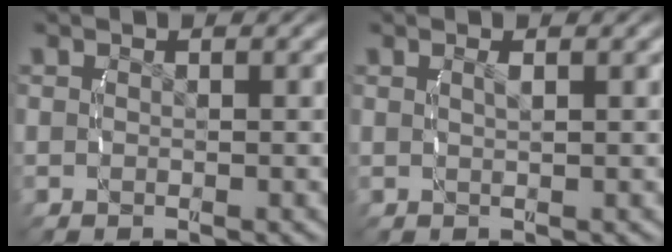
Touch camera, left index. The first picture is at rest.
{"total": 1.0, "force": [0.5, -0.5, 0.7], "torque": [-0.016, 0.000, 0.012]}